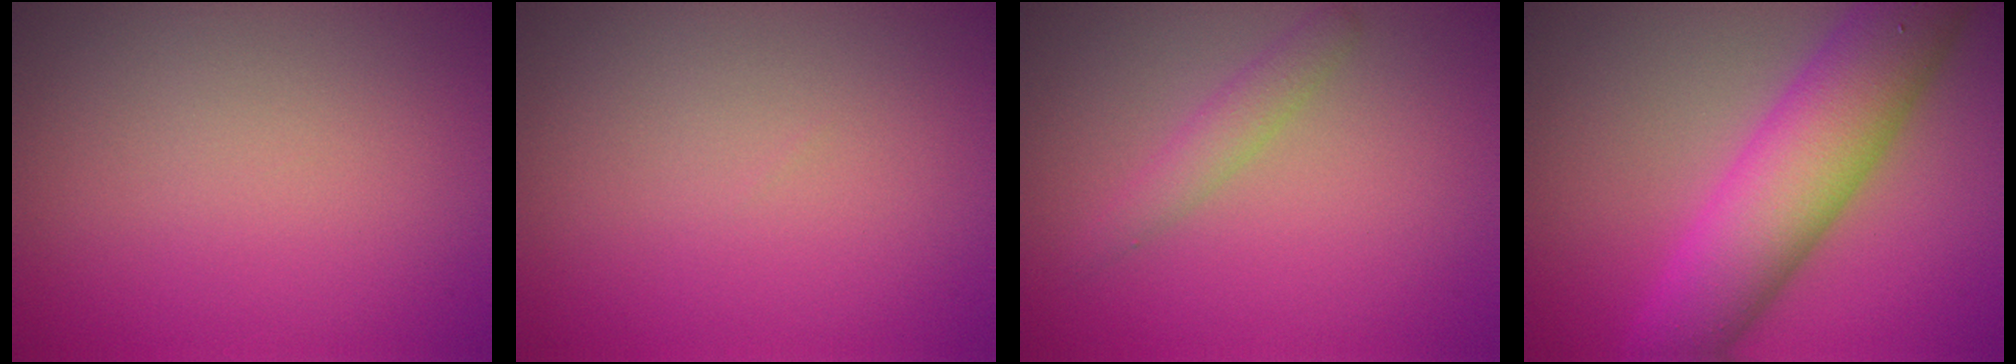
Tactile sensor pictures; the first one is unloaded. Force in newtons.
{"total": 0.0}
{"total": 1.7, "press": 1.7, "slide": 0.1}
{"total": 9.1, "press": 9.1, "slide": 0.3}